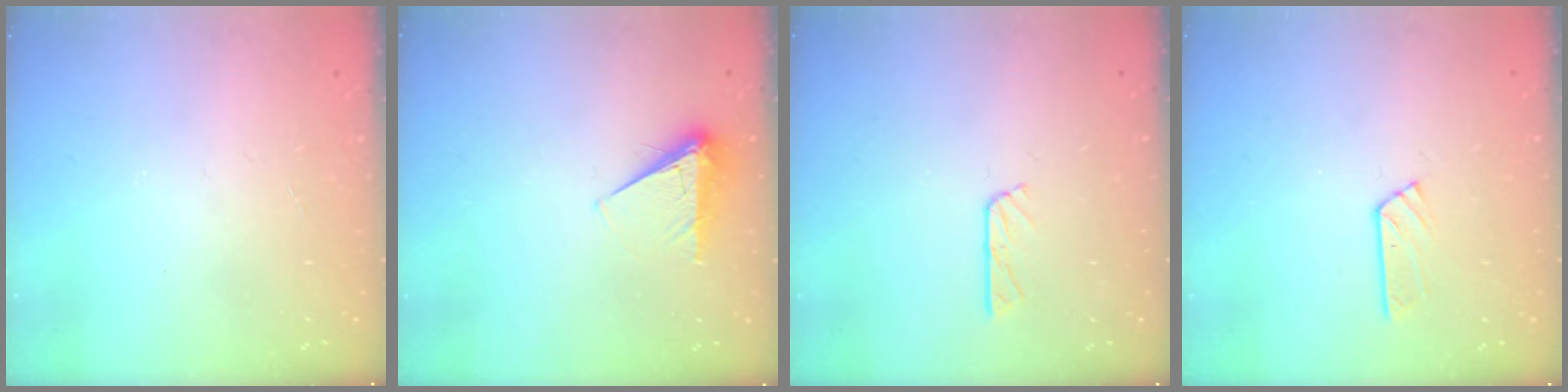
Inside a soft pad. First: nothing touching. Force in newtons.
{"total": 5.3, "press": 5.3, "slide": 0.6}
{"total": 4.6, "press": 4.5, "slide": 0.5}
{"total": 3.9, "press": 3.9, "slide": 0.5}